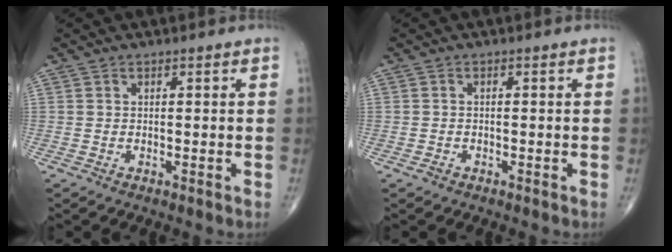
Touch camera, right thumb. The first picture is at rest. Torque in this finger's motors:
{"motor_torque": [-0.13, 0.11, -0.14, -0.08, 0.02]}